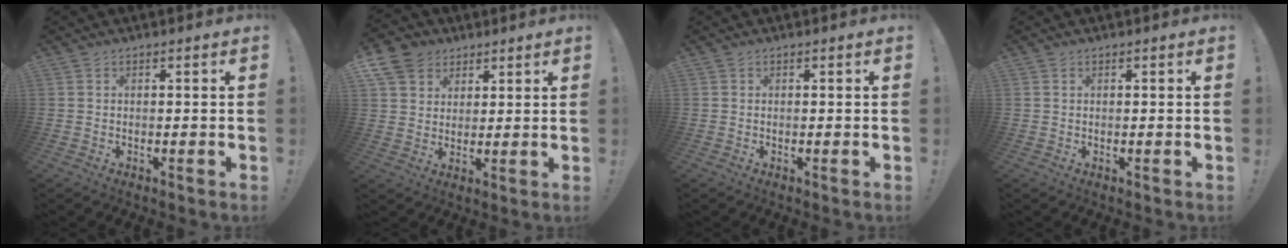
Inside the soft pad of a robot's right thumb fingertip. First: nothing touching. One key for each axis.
{"total": 9.0, "fx": 5.0, "fy": 7.0, "fz": 2.6, "tx": -0.043, "ty": -0.029, "tz": 0.101}
{"total": 0.0}
{"total": 0.0}